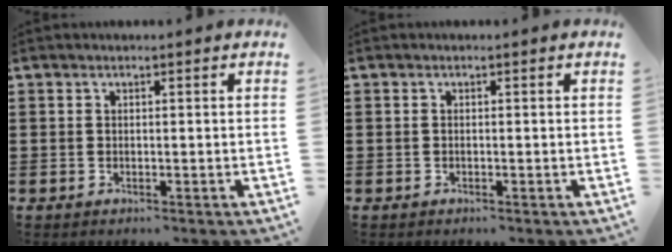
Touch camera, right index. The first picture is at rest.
{"total": 0.0}